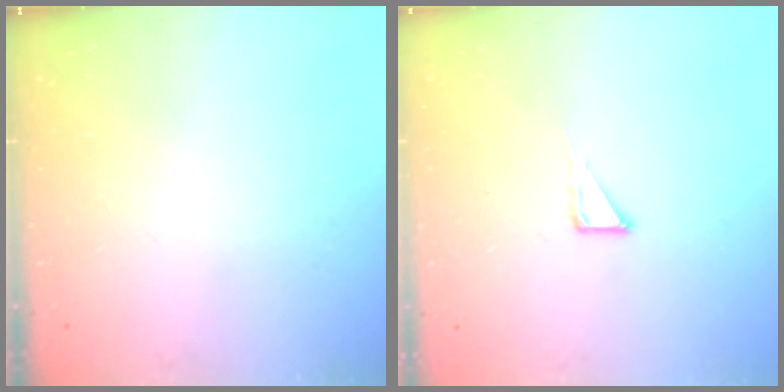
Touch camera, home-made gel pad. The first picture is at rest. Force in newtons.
{"total": 2.8, "press": 2.8, "slide": 0.2}